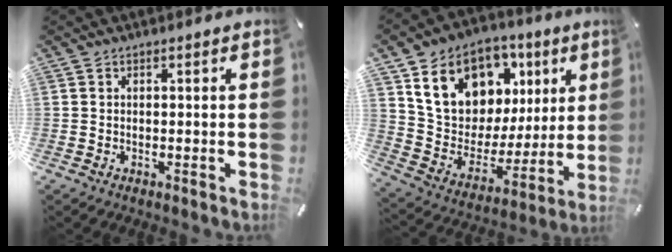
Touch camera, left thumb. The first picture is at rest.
{"total": 17.8, "force": [8.9, 13.3, 7.9], "torque": [-0.136, -0.047, 0.171]}